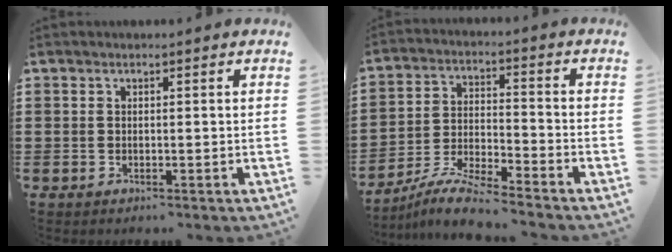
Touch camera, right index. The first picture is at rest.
{"total": 7.2, "force": [-6.8, -0.2, 2.3], "torque": [-0.060, -0.005, -0.135]}